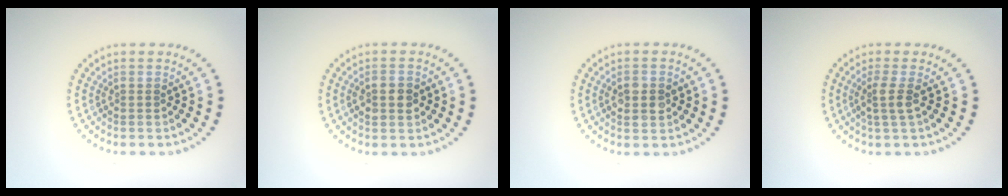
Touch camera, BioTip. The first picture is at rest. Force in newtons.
{"total": 2.0, "press": 1.9, "slide": 0.3}
{"total": 2.8, "press": 2.8, "slide": 0.1}
{"total": 1.9, "press": 1.4, "slide": 1.2}